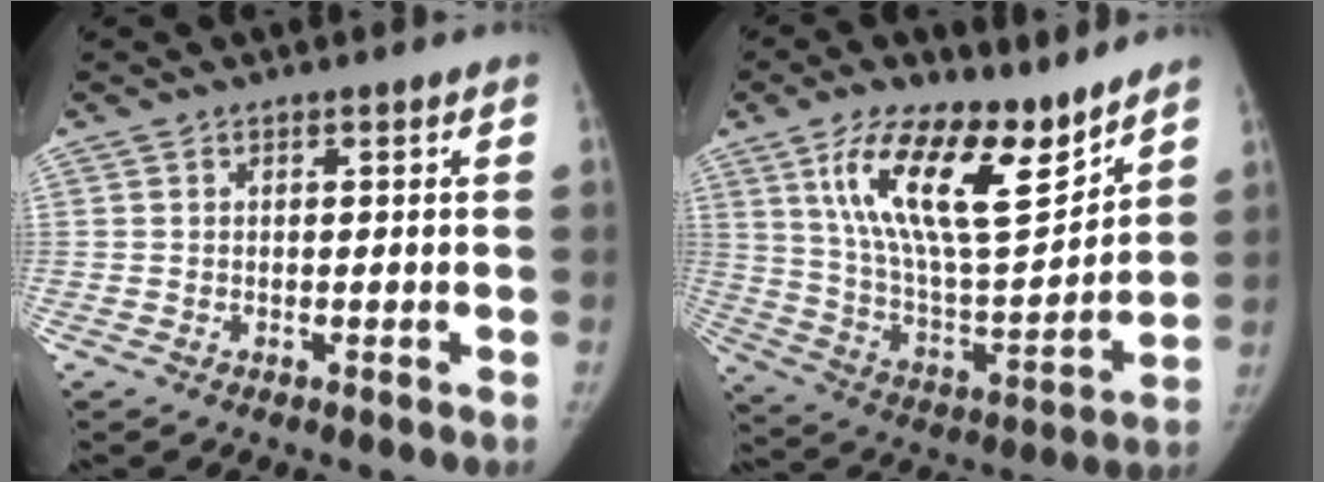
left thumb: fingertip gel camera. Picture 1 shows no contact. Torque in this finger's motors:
{"motor_torque": [0.59, 0.44, 1.62, -1.15, 0.35]}